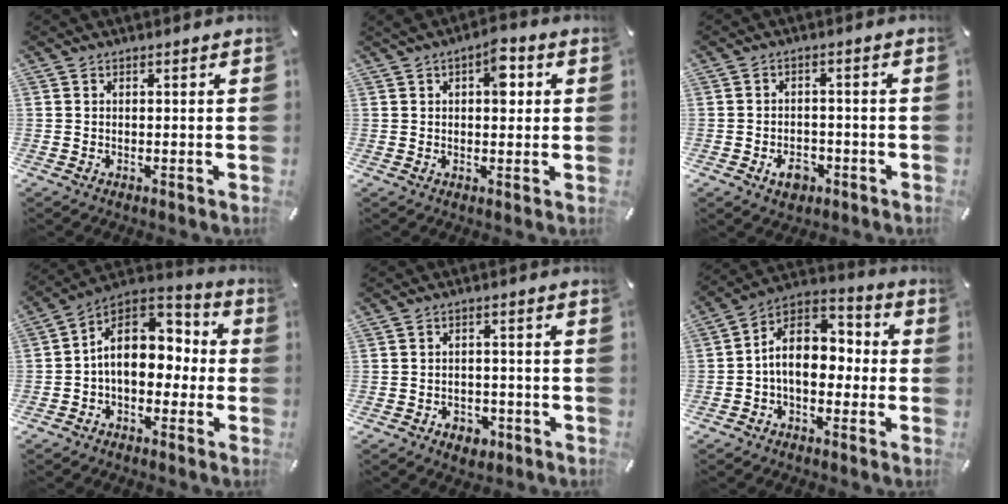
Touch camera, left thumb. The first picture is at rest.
{"total": 6.3, "force": [1.8, 3.5, 5.0], "torque": [-0.054, -0.005, 0.020]}
{"total": 5.1, "force": [-2.4, 3.6, 2.7], "torque": [-0.046, 0.006, -0.045]}
{"total": 14.1, "force": [0.8, 10.5, 9.4], "torque": [-0.144, 0.003, 0.014]}
{"total": 3.7, "force": [-2.1, 2.8, 1.2], "torque": [-0.017, 0.009, -0.037]}
{"total": 11.1, "force": [-0.9, 8.3, 7.3], "torque": [-0.135, 0.007, -0.016]}